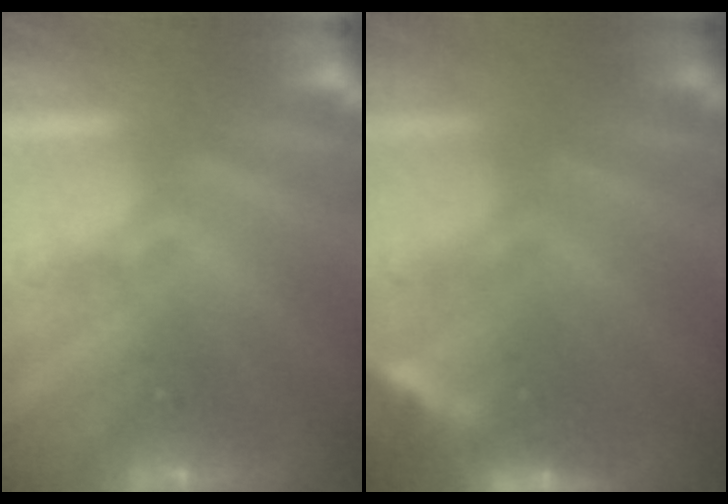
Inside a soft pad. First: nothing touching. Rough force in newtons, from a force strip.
{"total": 2.3}